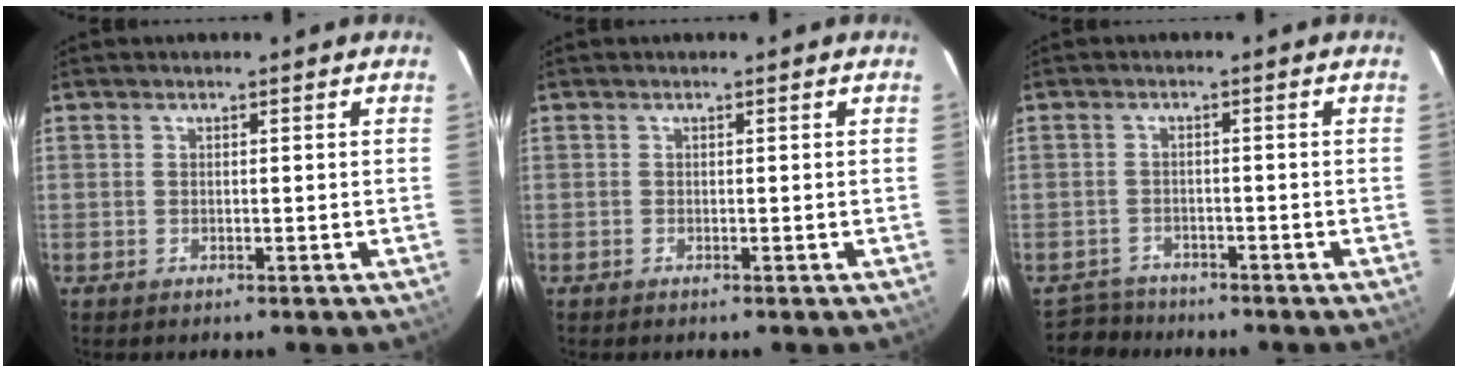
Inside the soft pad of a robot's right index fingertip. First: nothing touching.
{"total": 0.0}
{"total": 4.6, "force": [-4.1, 2.0, -0.3], "torque": [-0.006, 0.008, -0.074]}